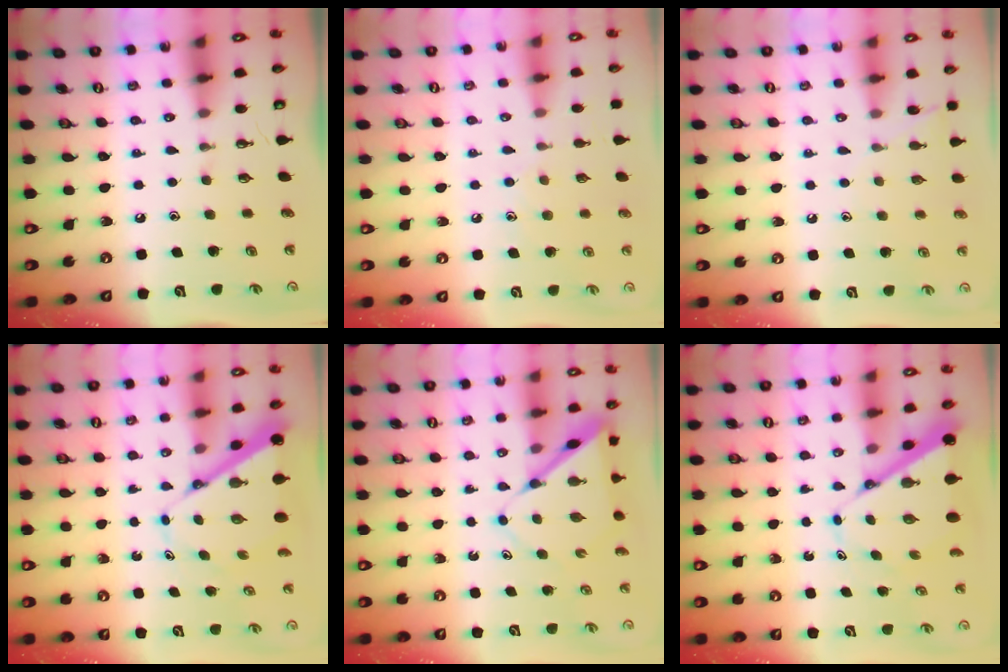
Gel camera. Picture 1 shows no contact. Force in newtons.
{"total": 8.7, "press": 8.7, "slide": 0.8}
{"total": 5.4, "press": 5.4, "slide": 0.6}
{"total": 8.2, "press": 8.1, "slide": 0.8}
{"total": 7.2, "press": 7.1, "slide": 0.6}
{"total": 8.2, "press": 8.1, "slide": 0.8}